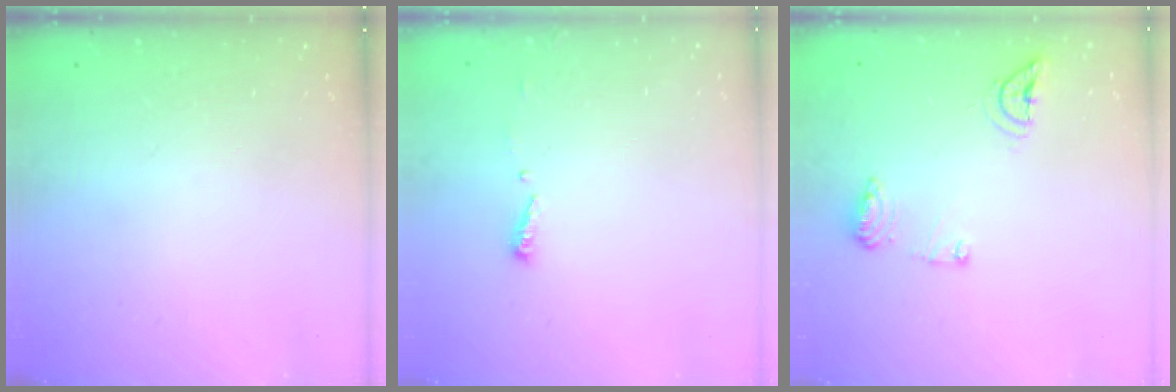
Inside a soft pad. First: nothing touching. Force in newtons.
{"total": 3.9, "press": 3.9, "slide": 0.4}
{"total": 8.5, "press": 8.5, "slide": 0.1}